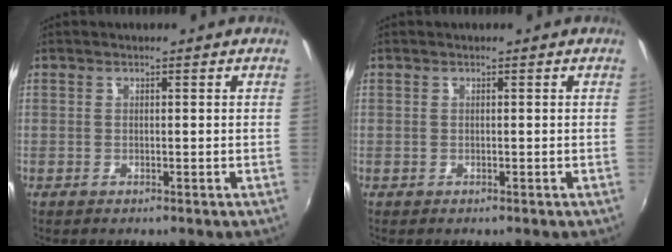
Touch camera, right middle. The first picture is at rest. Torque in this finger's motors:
{"motor_torque": [0.02, -0.09, 0.01, 0.00]}